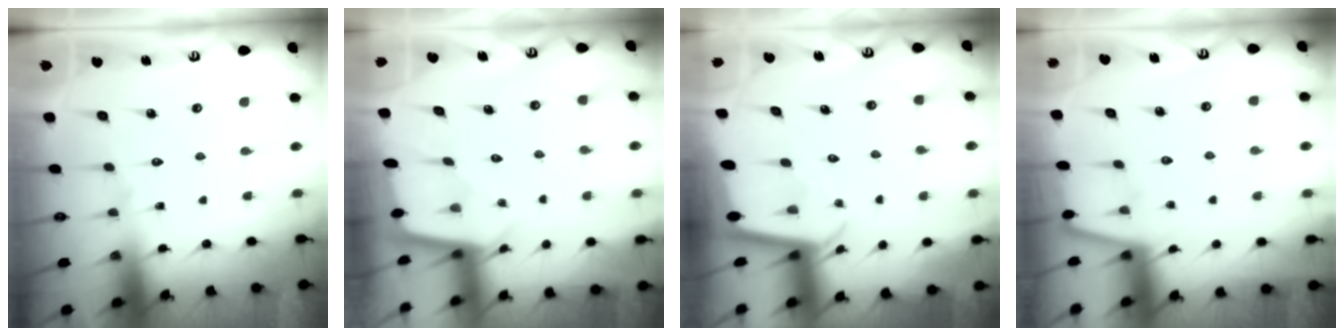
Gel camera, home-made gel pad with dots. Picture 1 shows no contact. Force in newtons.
{"total": 1.8, "press": 1.8, "slide": 0.1}
{"total": 1.9, "press": 1.9, "slide": 0.1}
{"total": 1.9, "press": 1.9, "slide": 0.2}